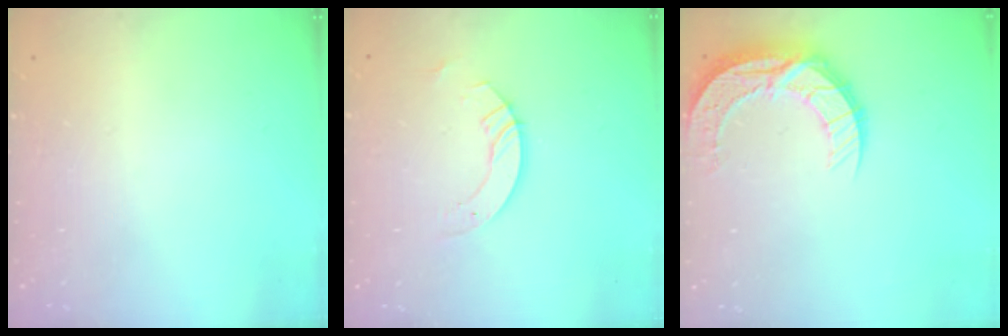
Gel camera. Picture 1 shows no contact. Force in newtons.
{"total": 3.5, "press": 3.5, "slide": 0.3}
{"total": 10.6, "press": 10.6, "slide": 0.7}